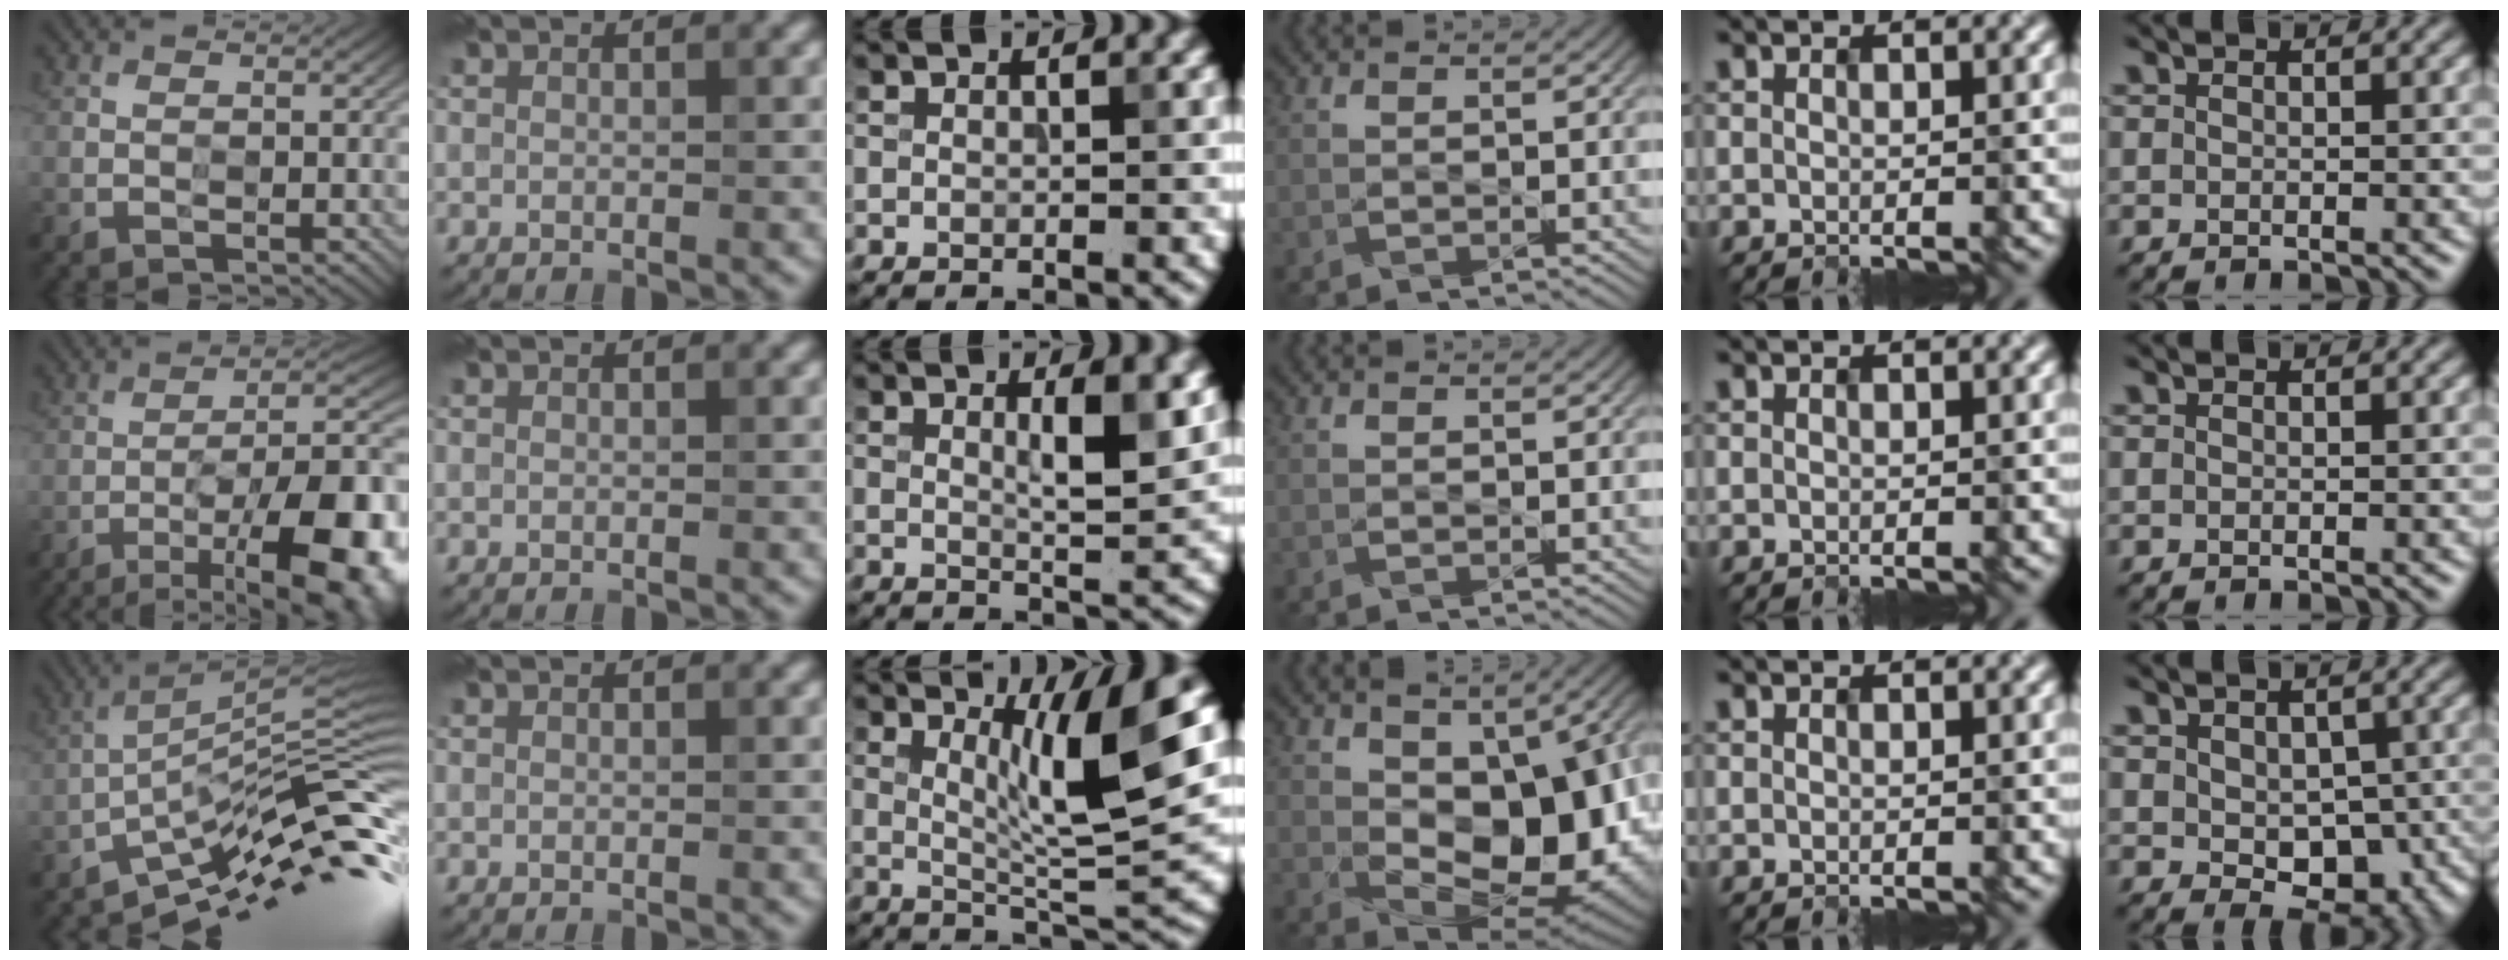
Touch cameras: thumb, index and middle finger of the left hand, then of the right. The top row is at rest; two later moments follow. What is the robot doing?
{"motion": "insert", "object": "connector and pipe"}